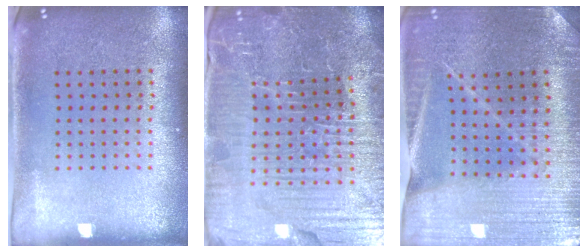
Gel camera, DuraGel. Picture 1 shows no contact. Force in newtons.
{"total": 5.9, "press": 5.5, "slide": 1.9}
{"total": 3.0, "press": 3.0, "slide": 0.3}